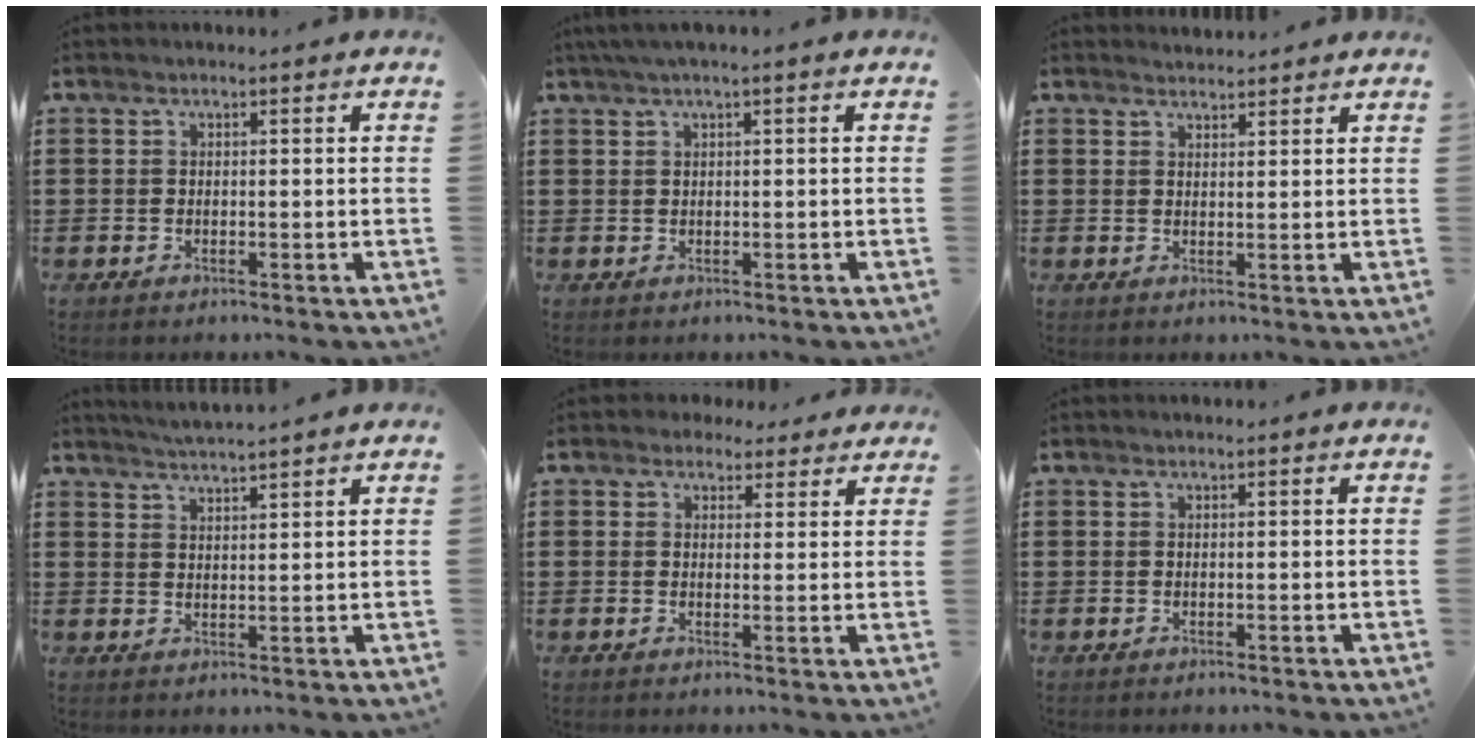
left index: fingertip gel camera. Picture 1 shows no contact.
{"total": 1.3, "force": [0.2, 0.0, 1.2], "torque": [-0.021, -0.003, 0.004]}
{"total": 1.7, "force": [1.7, 0.1, 0.0], "torque": [-0.004, 0.001, 0.034]}
{"total": 2.8, "force": [2.7, -0.7, 0.2], "torque": [-0.011, -0.011, 0.050]}
{"total": 2.4, "force": [1.8, 1.5, 0.4], "torque": [-0.009, 0.003, 0.031]}
{"total": 0.0}